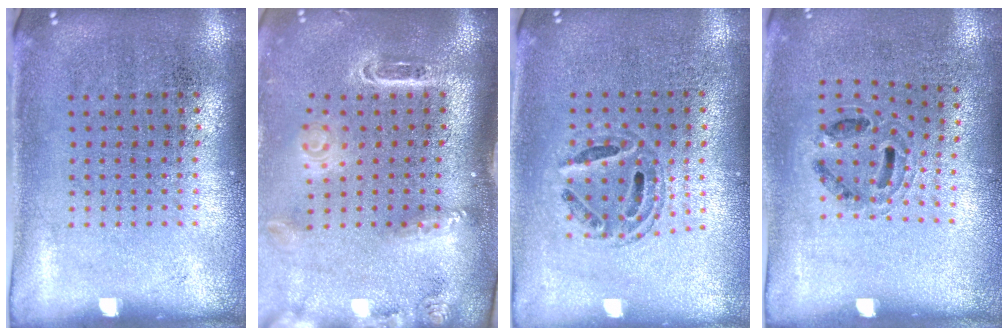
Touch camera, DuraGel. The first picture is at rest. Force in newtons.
{"total": 2.8, "press": 2.0, "slide": 1.9}
{"total": 0.7, "press": 0.7, "slide": 0.1}
{"total": 0.8, "press": 0.8, "slide": 0.3}